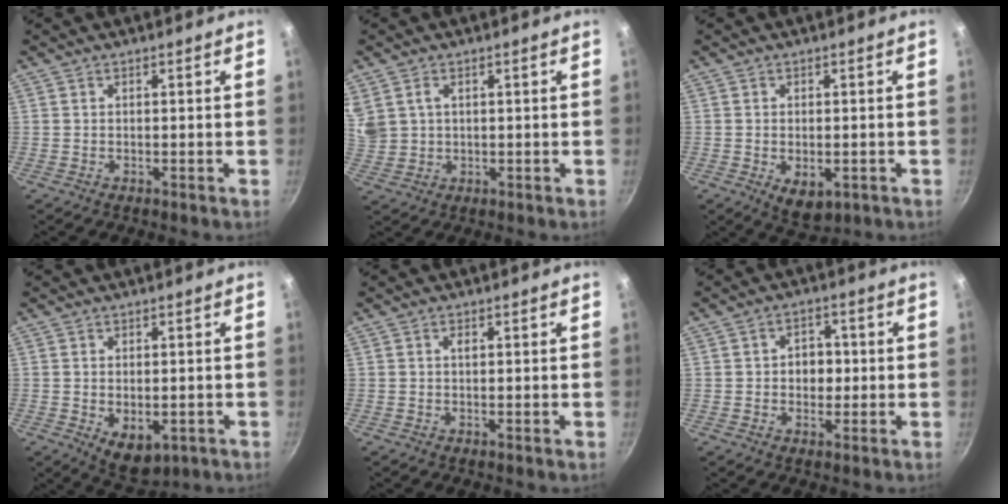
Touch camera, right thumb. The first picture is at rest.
{"total": 6.5, "force": [2.5, 4.8, 3.5], "torque": [-0.060, -0.003, 0.059]}
{"total": 5.8, "force": [-1.5, 3.5, 4.3], "torque": [-0.056, -0.008, -0.014]}
{"total": 6.6, "force": [-1.4, 4.2, 5.0], "torque": [-0.064, -0.009, -0.007]}
{"total": 1.0, "force": [0.2, 0.4, 0.9], "torque": [-0.015, 0.001, 0.001]}
{"total": 5.1, "force": [0.0, 4.0, 3.1], "torque": [-0.017, 0.008, -0.004]}